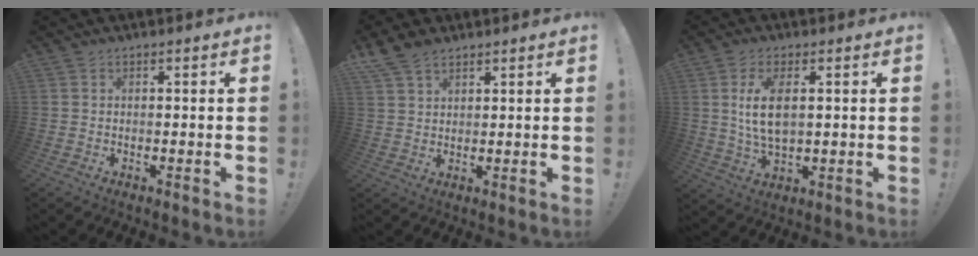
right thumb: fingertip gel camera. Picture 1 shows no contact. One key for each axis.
{"total": 6.5, "fx": 4.9, "fy": 3.2, "fz": 2.7, "tx": -0.048, "ty": -0.020, "tz": 0.096}
{"total": 9.1, "fx": 1.9, "fy": 4.2, "fz": 7.9, "tx": -0.145, "ty": -0.019, "tz": 0.029}